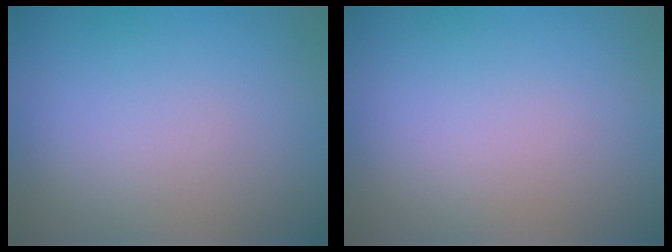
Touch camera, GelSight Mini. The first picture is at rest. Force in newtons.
{"total": 0.0}